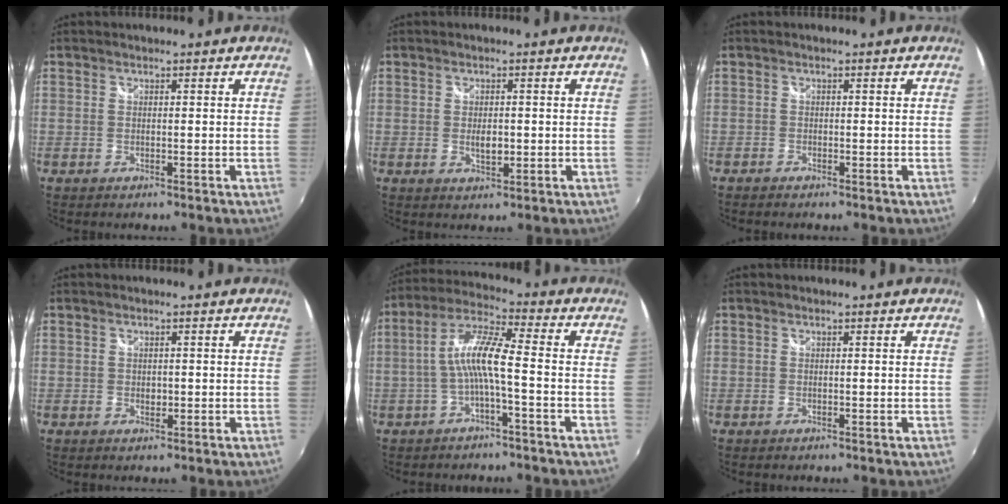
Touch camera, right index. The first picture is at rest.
{"total": 2.8, "force": [-0.3, 1.6, 2.3], "torque": [-0.038, -0.005, -0.003]}
{"total": 0.9, "force": [-0.9, 0.3, 0.1], "torque": [-0.007, -0.002, -0.020]}
{"total": 1.3, "force": [-0.1, 1.1, 0.6], "torque": [-0.009, -0.001, 0.000]}
{"total": 7.8, "force": [-2.0, 0.7, 7.5], "torque": [-0.171, 0.016, -0.035]}
{"total": 0.0}